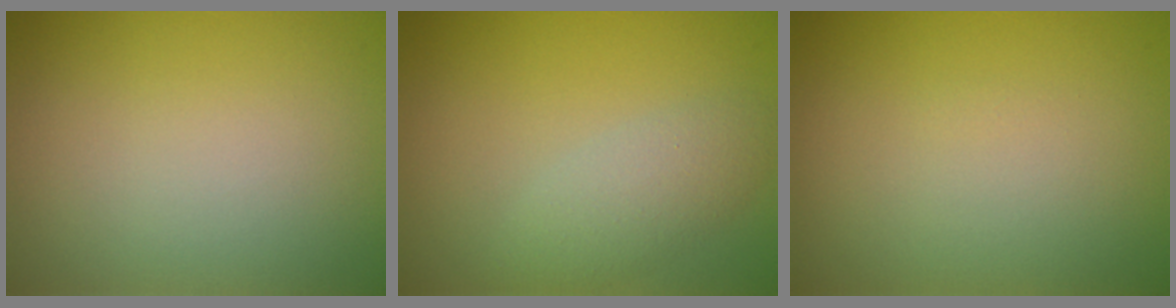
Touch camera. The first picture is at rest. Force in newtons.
{"total": 2.6, "press": 2.6, "slide": 0.2}
{"total": 0.0}